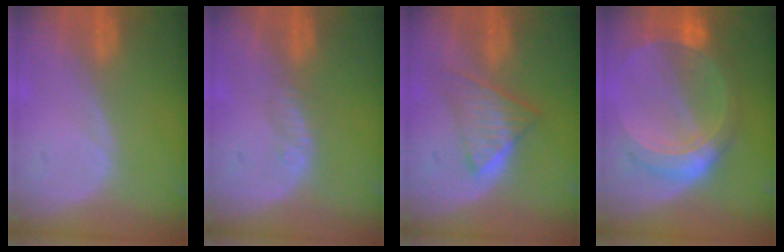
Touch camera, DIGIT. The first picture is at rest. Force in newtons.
{"total": 1.5, "press": 1.3, "slide": 0.9}
{"total": 6.3, "press": 5.5, "slide": 3.0}
{"total": 8.7, "press": 8.7, "slide": 0.6}